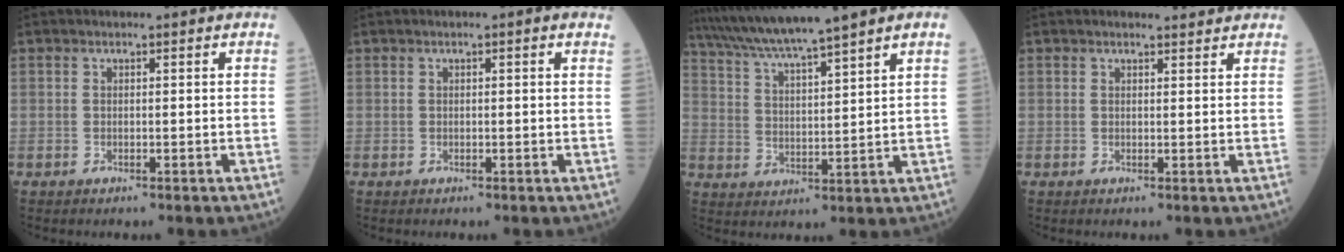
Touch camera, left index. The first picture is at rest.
{"total": 1.5, "force": [0.6, 0.2, 1.3], "torque": [-0.024, 0.008, 0.005]}
{"total": 12.0, "force": [10.0, -1.4, 6.6], "torque": [-0.116, 0.023, 0.169]}
{"total": 2.3, "force": [2.2, 0.3, 0.5], "torque": [-0.012, 0.004, 0.027]}